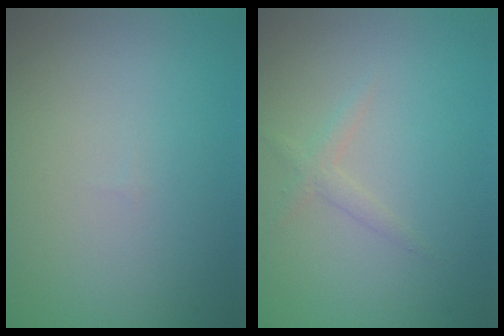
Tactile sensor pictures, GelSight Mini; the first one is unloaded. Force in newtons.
{"total": 1.2, "press": 1.2, "slide": 0.1}